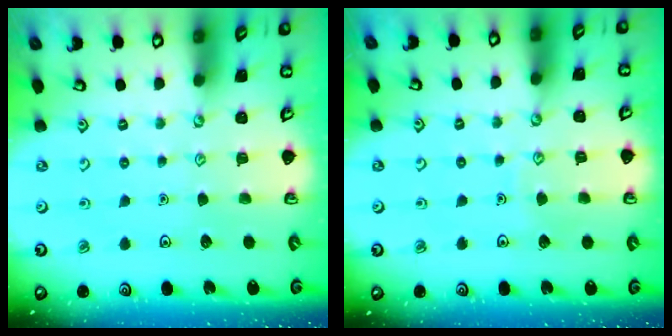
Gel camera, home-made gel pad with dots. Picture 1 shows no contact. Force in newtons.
{"total": 4.7, "press": 4.7, "slide": 0.5}